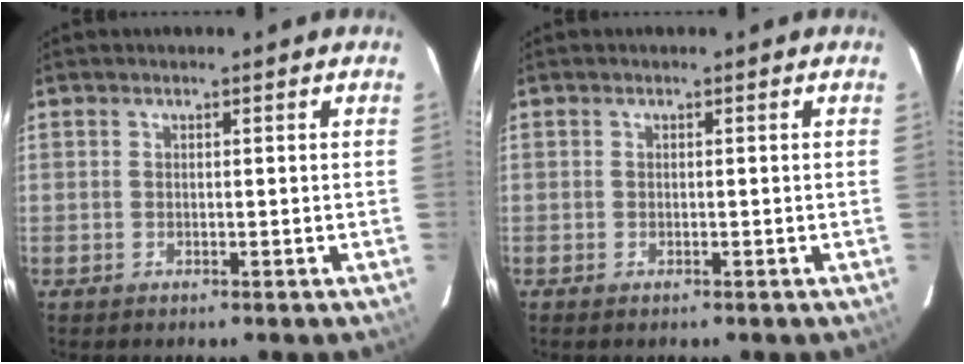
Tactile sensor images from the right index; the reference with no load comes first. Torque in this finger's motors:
{"motor_torque": [-0.04, 0.09, 0.09, 0.01]}